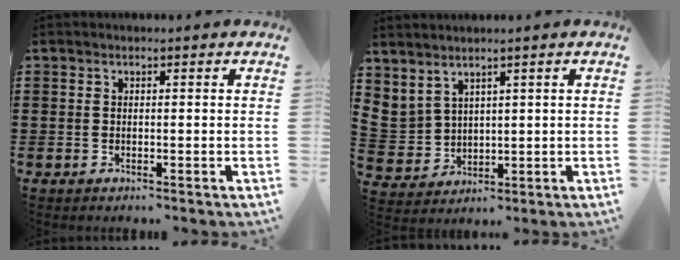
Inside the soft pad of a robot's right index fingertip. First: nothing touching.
{"total": 3.0, "force": [2.4, 1.8, -0.1], "torque": [-0.016, -0.008, 0.046]}